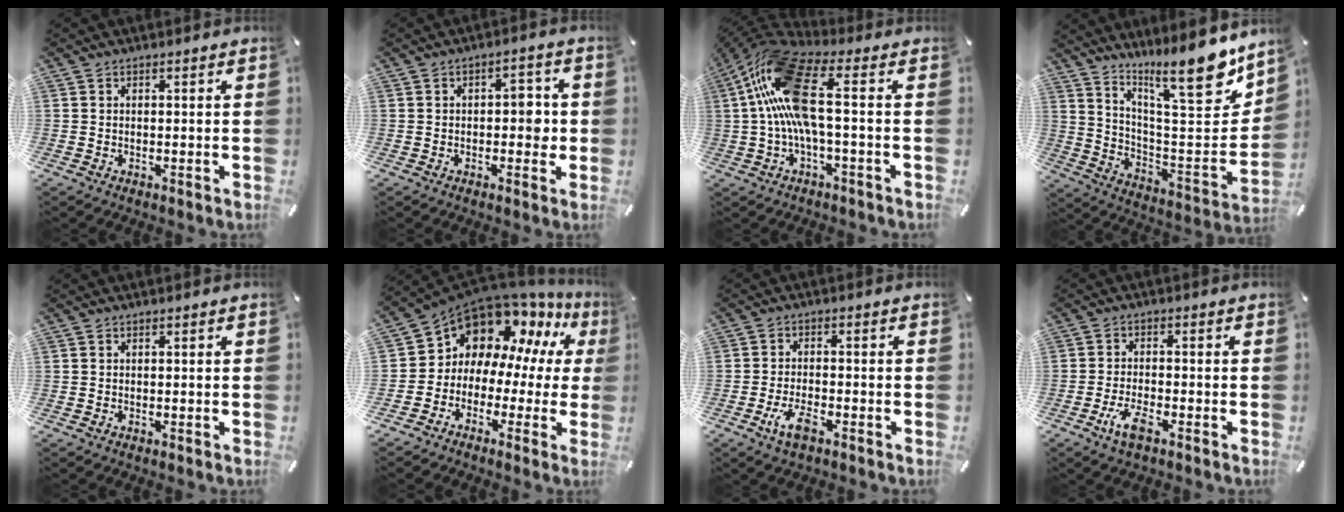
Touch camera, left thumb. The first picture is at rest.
{"total": 4.9, "force": [-0.3, 2.9, 3.9], "torque": [-0.048, 0.003, -0.012]}
{"total": 16.8, "force": [1.5, 5.8, 15.7], "torque": [-0.327, -0.008, 0.021]}
{"total": 20.2, "force": [15.7, 3.6, 12.1], "torque": [-0.182, -0.126, 0.253]}
{"total": 0.0}
{"total": 11.9, "force": [8.3, 7.9, 3.1], "torque": [-0.070, -0.088, 0.149]}
{"total": 5.0, "force": [-2.8, 1.8, 3.8], "torque": [-0.083, 0.003, -0.054]}
{"total": 5.1, "force": [-2.8, 1.6, 4.0], "torque": [-0.087, 0.000, -0.053]}